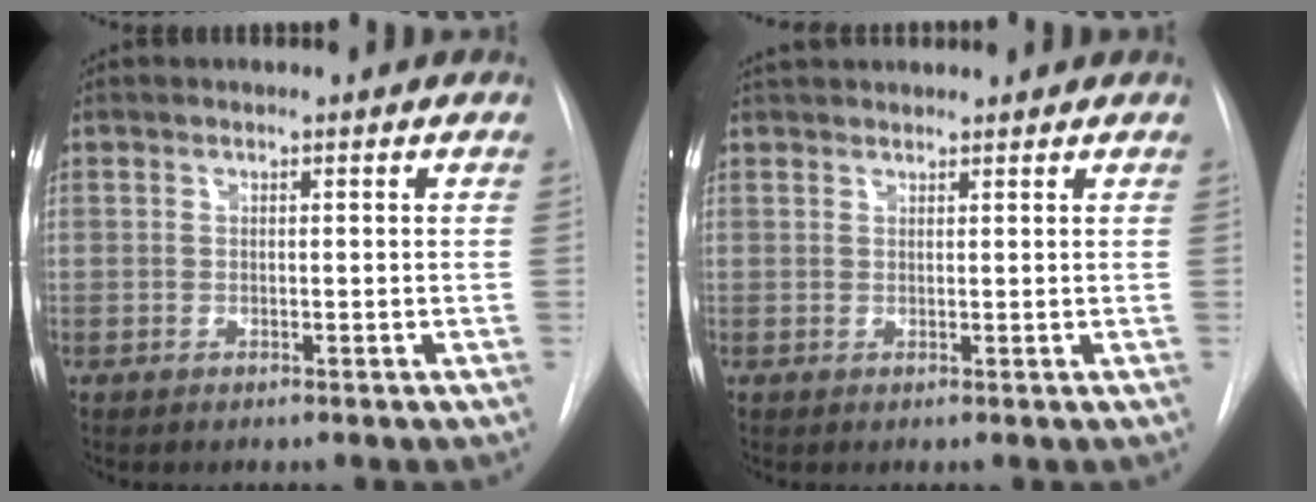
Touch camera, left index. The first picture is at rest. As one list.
[{"total": 4.5, "force": [4.2, 0.9, 1.4], "torque": [-0.017, 0.038, 0.064]}]